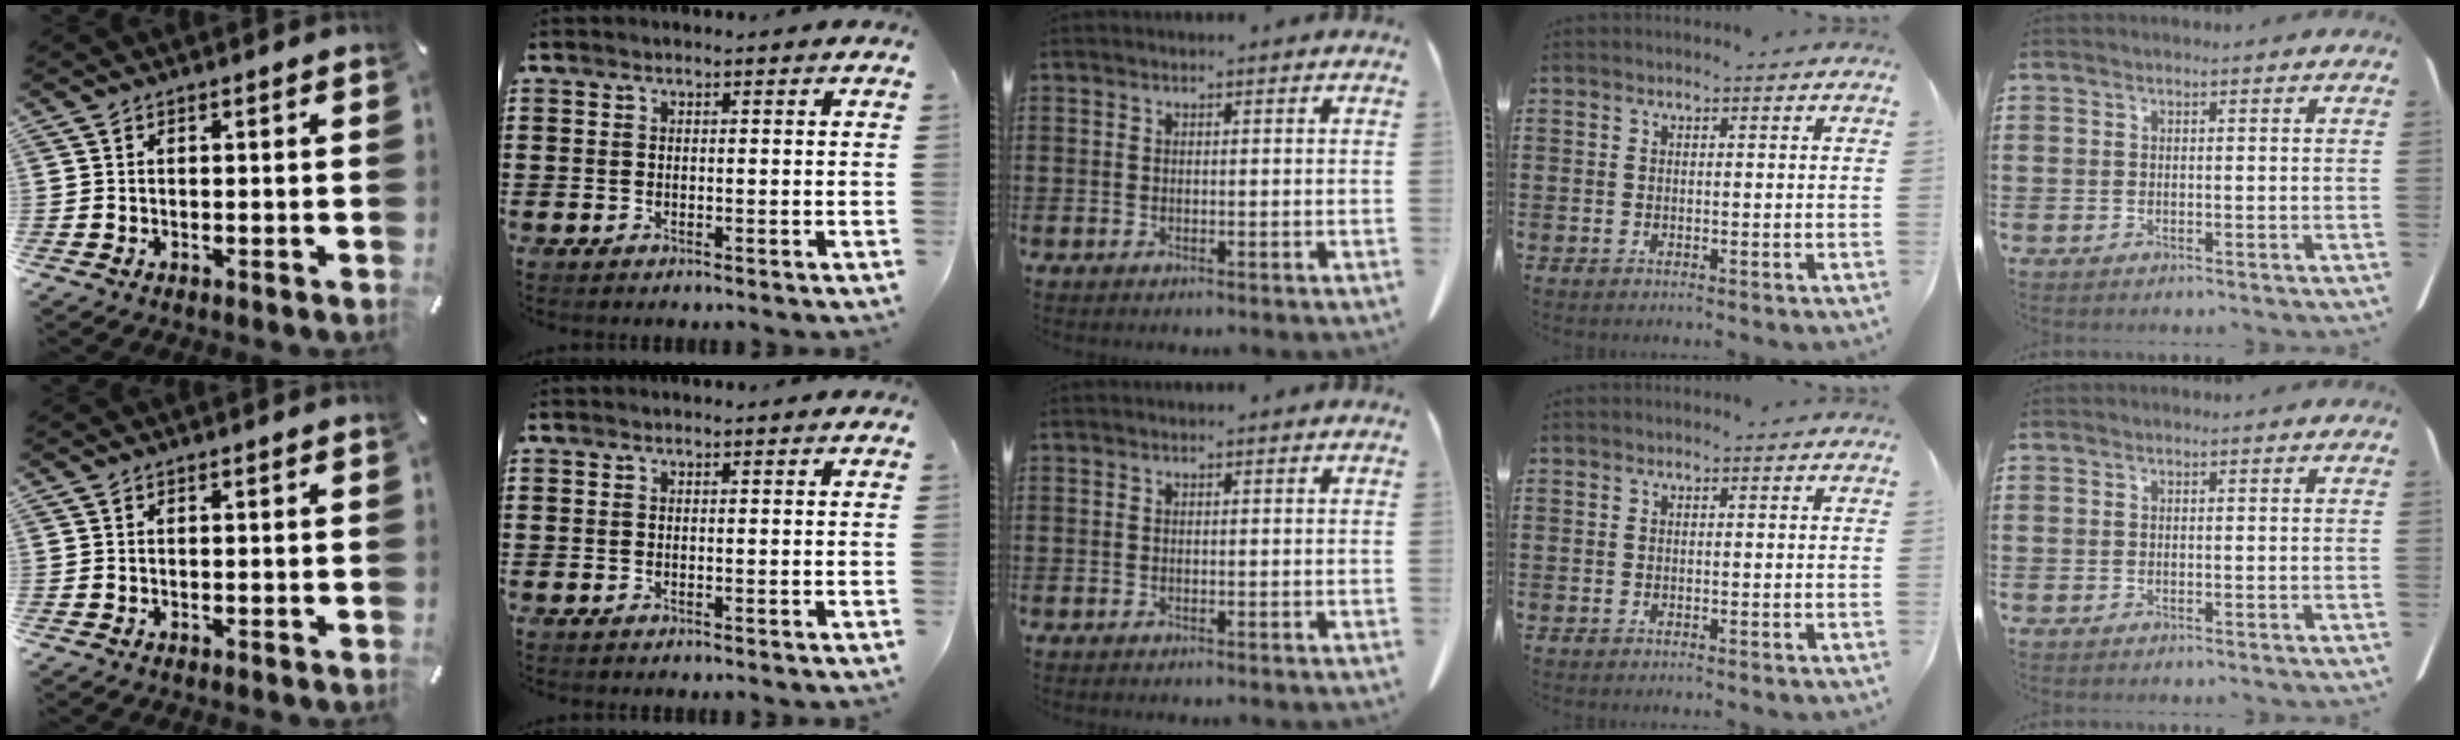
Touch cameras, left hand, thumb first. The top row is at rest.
{}